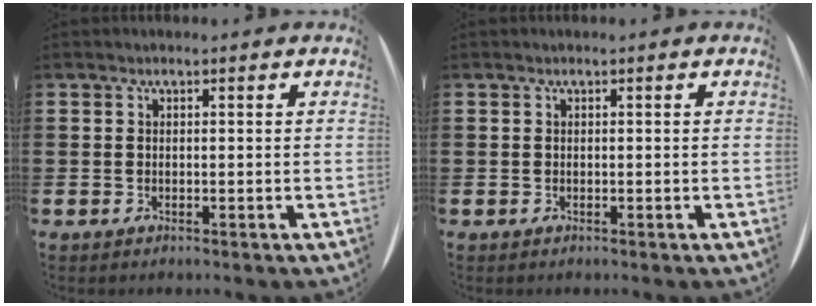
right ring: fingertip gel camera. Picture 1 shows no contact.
{"total": 0.0}